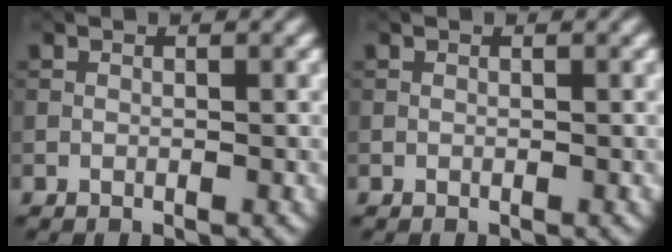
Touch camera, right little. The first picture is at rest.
{"total": 0.0}